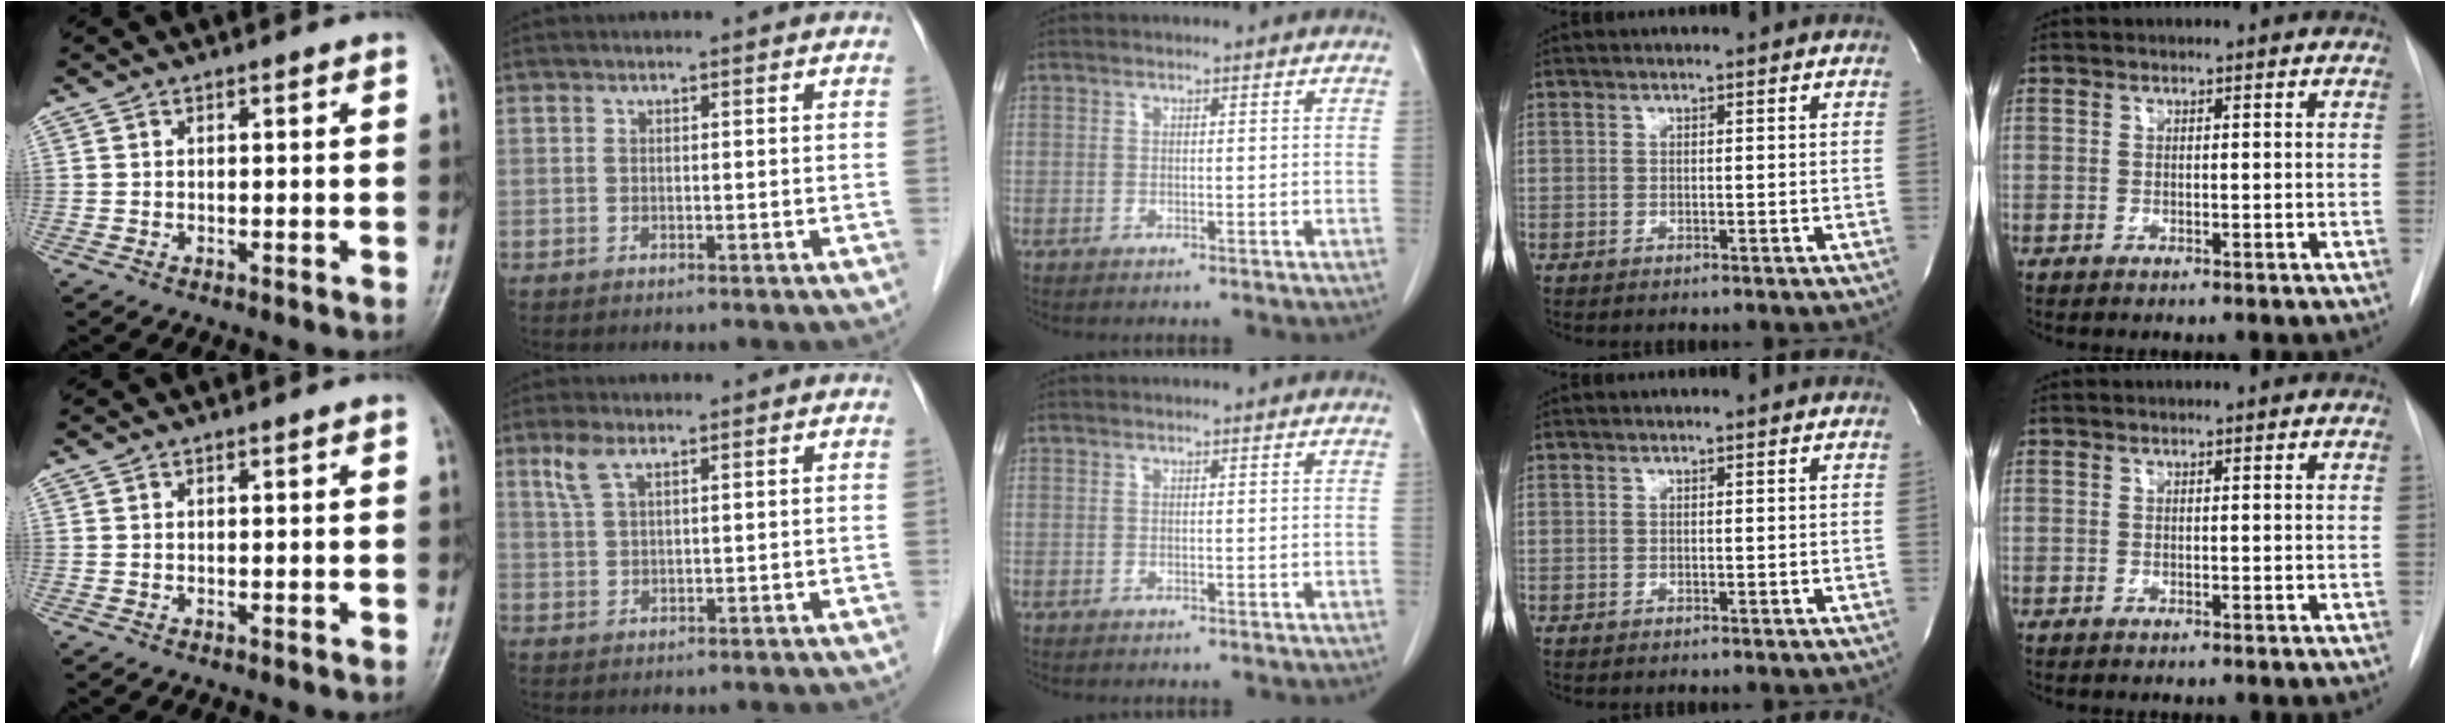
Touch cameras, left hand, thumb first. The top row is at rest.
{"index": {"total": 3.1, "force": [1.9, 0.9, 2.3], "torque": [-0.061, 0.011, 0.047]}}